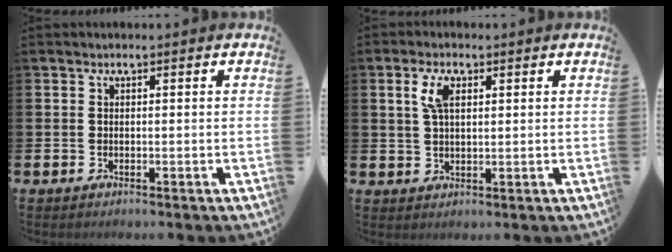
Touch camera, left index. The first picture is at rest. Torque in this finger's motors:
{"motor_torque": [0.53, -0.53, 0.47, 0.10]}